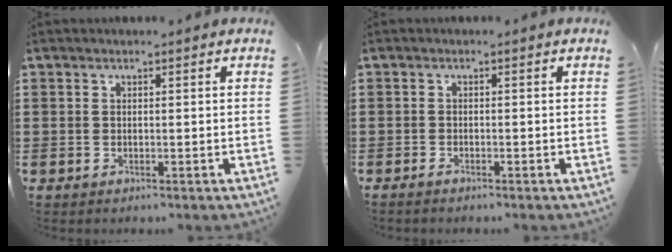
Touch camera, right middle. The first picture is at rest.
{"total": 0.8, "force": [-0.7, 0.1, 0.3], "torque": [-0.009, -0.005, -0.013]}